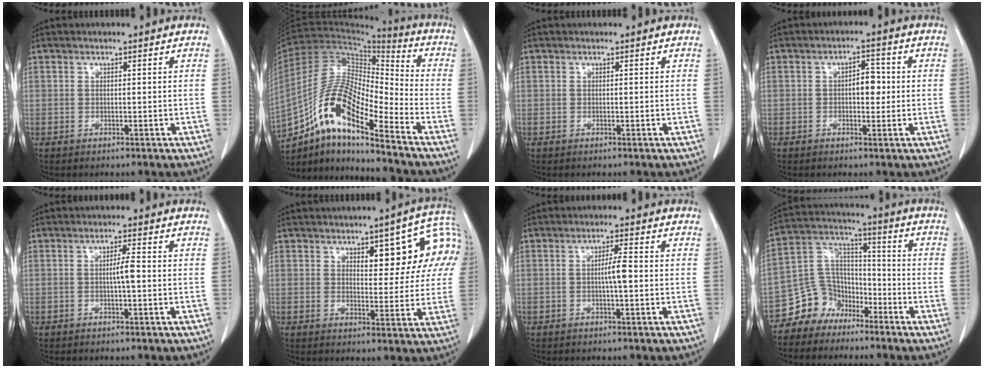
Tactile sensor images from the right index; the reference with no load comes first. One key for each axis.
{"total": 15.1, "fx": -9.5, "fy": 2.9, "fz": 11.3, "tx": -0.220, "ty": 0.017, "tz": -0.169}
{"total": 0.0}
{"total": 3.6, "fx": 0.0, "fy": 1.8, "fz": 3.1, "tx": -0.043, "ty": 0.010, "tz": 0.000}
{"total": 2.3, "fx": -0.3, "fy": 0.0, "fz": 2.3, "tx": -0.040, "ty": 0.002, "tz": -0.006}
{"total": 11.1, "fx": 4.1, "fy": 4.2, "fz": 9.4, "tx": -0.110, "ty": 0.024, "tz": 0.050}
{"total": 2.8, "fx": -0.3, "fy": 0.1, "fz": 2.8, "tx": -0.049, "ty": 0.002, "tz": -0.007}
{"total": 8.7, "fx": -6.2, "fy": 6.2, "fz": 0.5, "tx": -0.004, "ty": 0.051, "tz": -0.115}